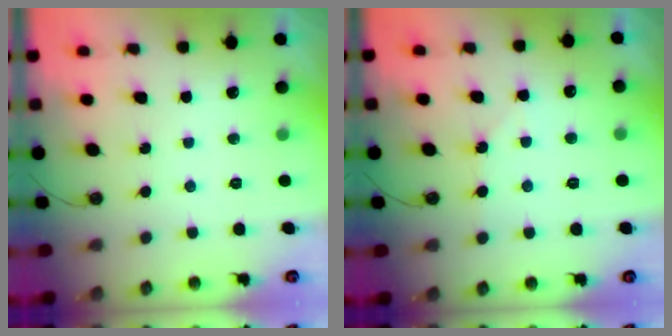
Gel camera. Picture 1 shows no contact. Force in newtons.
{"total": 4.8, "press": 4.7, "slide": 0.8}